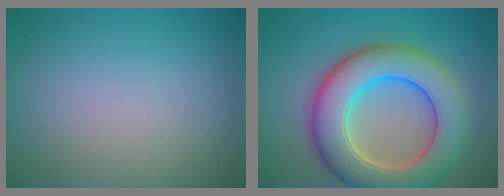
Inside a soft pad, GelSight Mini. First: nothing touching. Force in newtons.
{"total": 10.2, "press": 10.2, "slide": 0.7}